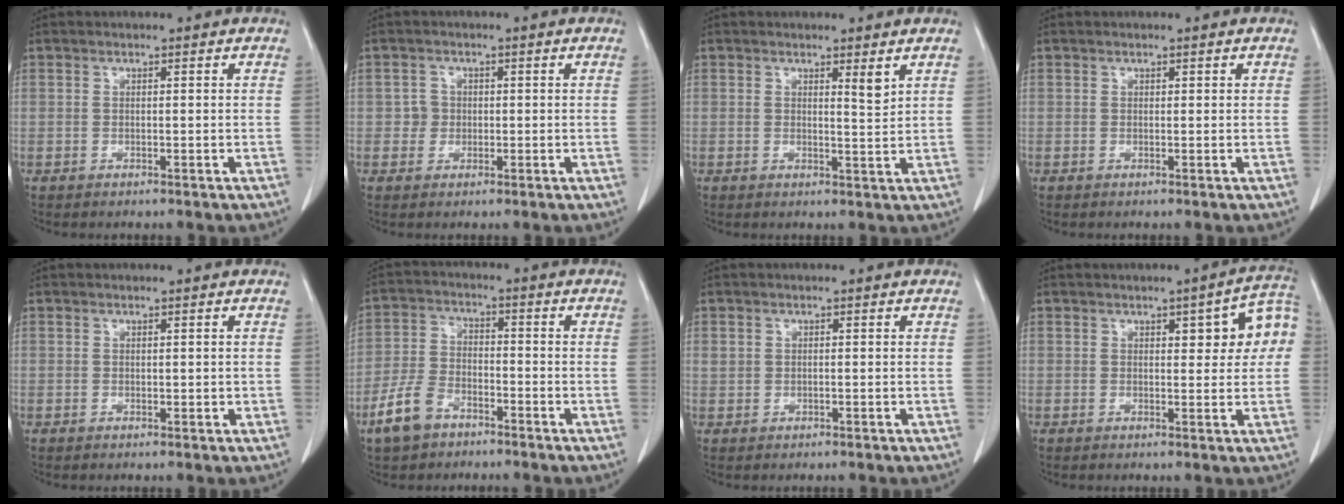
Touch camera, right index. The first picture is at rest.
{"total": 2.0, "force": [-0.1, 2.0, 0.2], "torque": [0.004, 0.007, -0.005]}
{"total": 2.2, "force": [1.4, 0.1, 1.7], "torque": [-0.029, -0.009, 0.023]}
{"total": 0.0}
{"total": 0.8, "force": [0.1, 0.5, 0.6], "torque": [-0.008, -0.002, 0.005]}
{"total": 7.4, "force": [-4.8, 4.0, 3.9], "torque": [-0.099, 0.003, -0.092]}
{"total": 1.1, "force": [0.3, 1.0, 0.5], "torque": [-0.010, 0.012, 0.010]}
{"total": 7.7, "force": [1.8, 2.1, 7.2], "torque": [-0.084, 0.022, 0.019]}